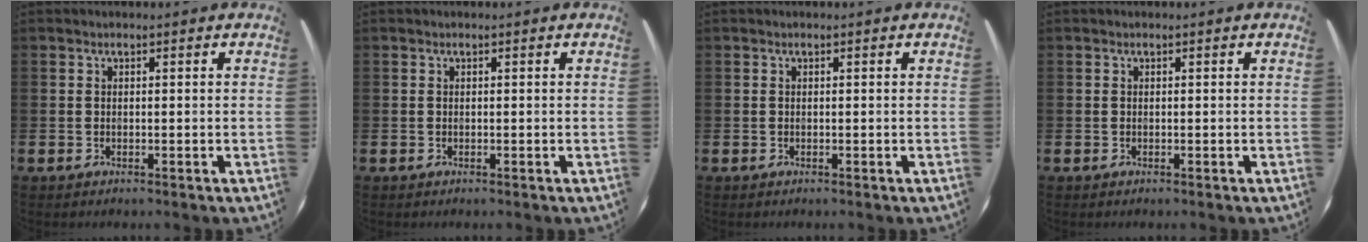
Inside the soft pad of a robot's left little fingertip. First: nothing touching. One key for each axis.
{"total": 0.0}
{"total": 0.0}
{"total": 0.0}